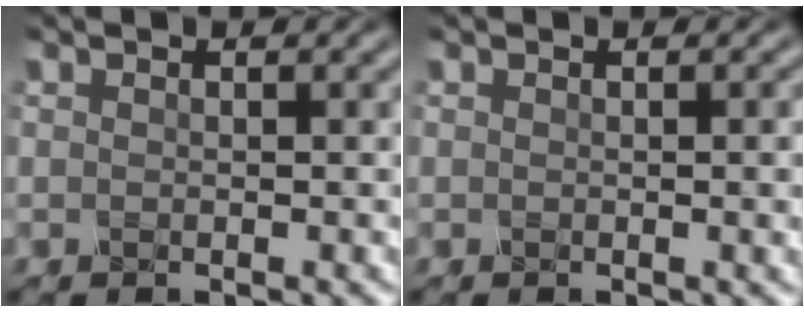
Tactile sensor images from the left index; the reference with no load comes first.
{"total": 3.0, "force": [0.3, 1.4, 2.6], "torque": [-0.007, 0.023, -0.007]}